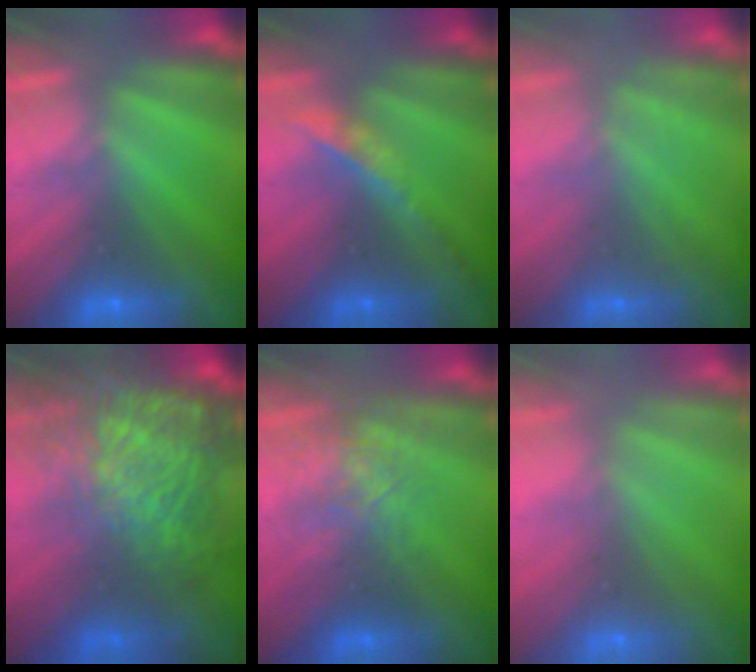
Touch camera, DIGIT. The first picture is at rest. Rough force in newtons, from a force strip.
{"total": 2.4}
{"total": 1.8}
{"total": 7.7}
{"total": 2.5}
{"total": 8.5}